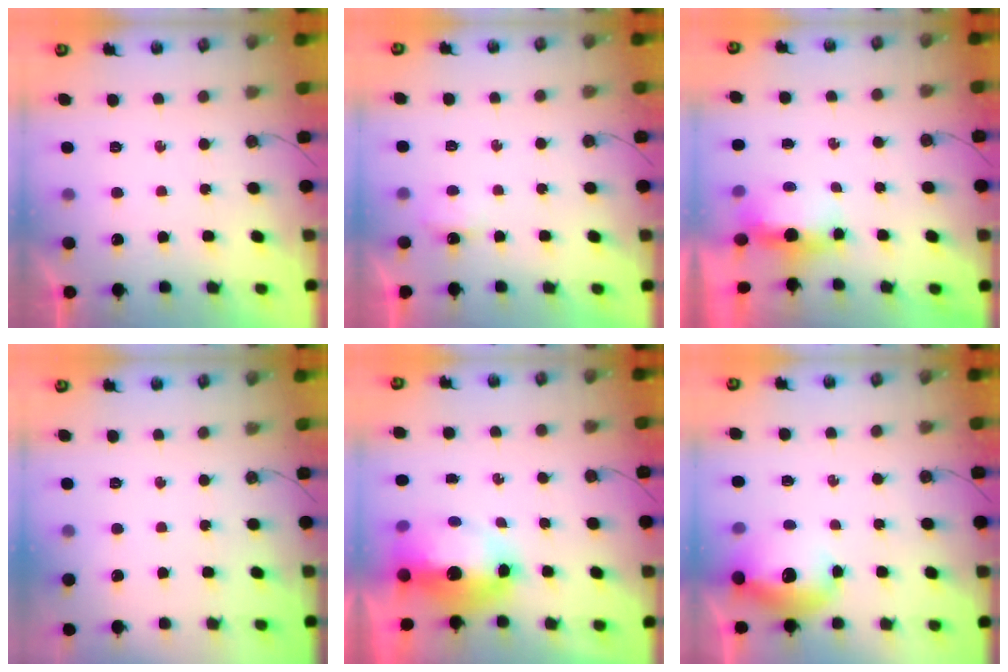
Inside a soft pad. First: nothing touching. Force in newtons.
{"total": 3.0, "press": 2.9, "slide": 0.5}
{"total": 5.0, "press": 4.9, "slide": 1.0}
{"total": 0.0}
{"total": 10.6, "press": 10.6, "slide": 1.1}
{"total": 13.4, "press": 13.3, "slide": 1.2}